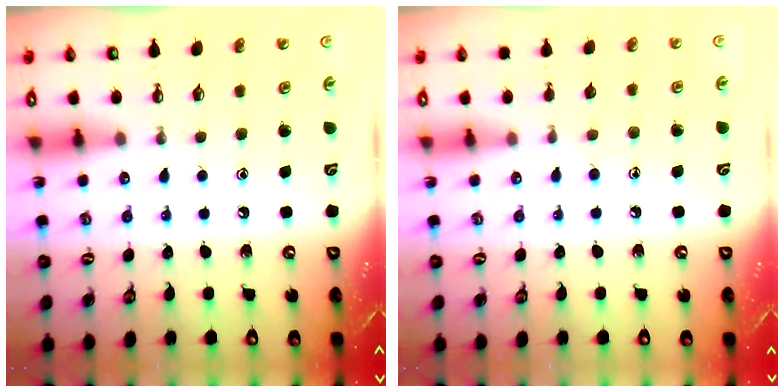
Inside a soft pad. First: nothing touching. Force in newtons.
{"total": 6.8, "press": 6.8, "slide": 0.6}